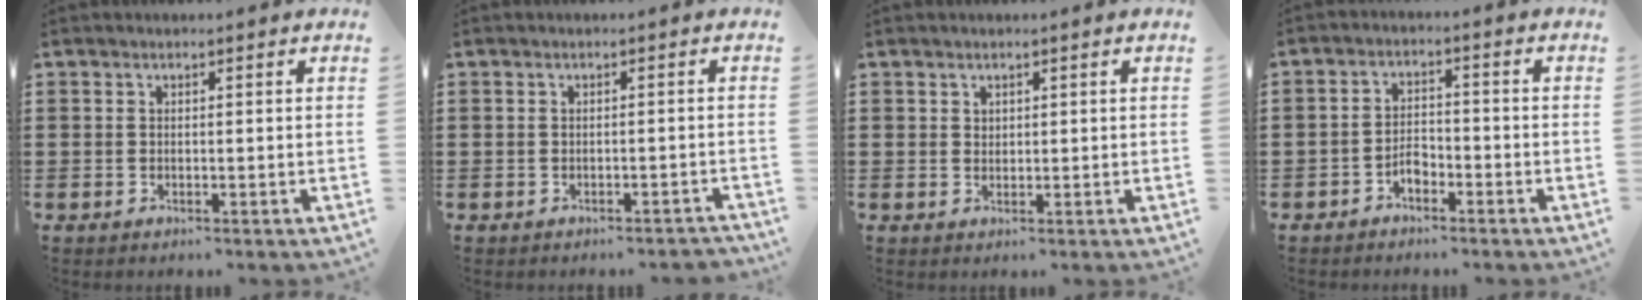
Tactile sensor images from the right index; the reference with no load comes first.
{"total": 1.1, "force": [-1.0, 0.0, 0.4], "torque": [-0.010, -0.003, -0.021]}
{"total": 1.0, "force": [0.8, 0.6, 0.2], "torque": [-0.004, 0.002, 0.016]}
{"total": 3.1, "force": [-2.0, 1.5, 1.7], "torque": [-0.035, 0.006, -0.041]}